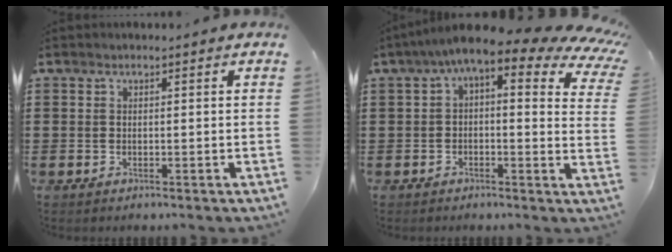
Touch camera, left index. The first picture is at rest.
{"total": 6.4, "force": [3.5, 0.9, 5.3], "torque": [-0.107, -0.027, 0.053]}